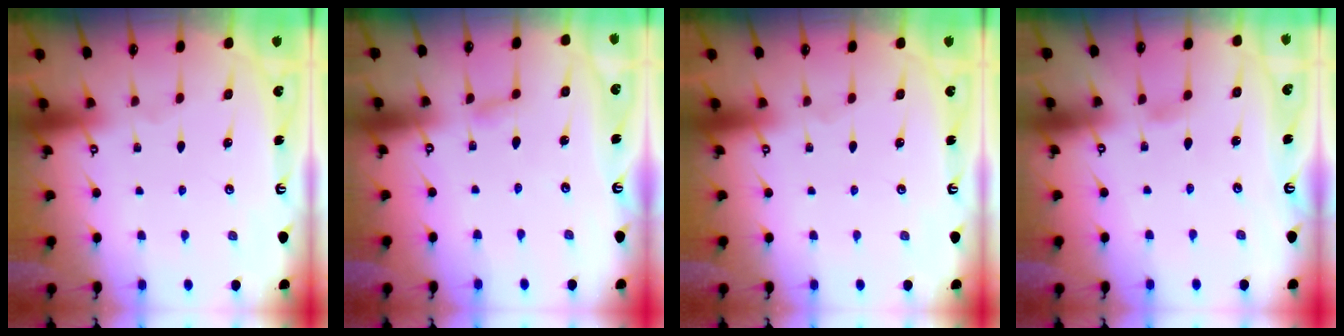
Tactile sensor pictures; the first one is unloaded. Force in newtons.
{"total": 3.1, "press": 3.0, "slide": 0.3}
{"total": 0.0}
{"total": 4.2, "press": 4.1, "slide": 0.5}